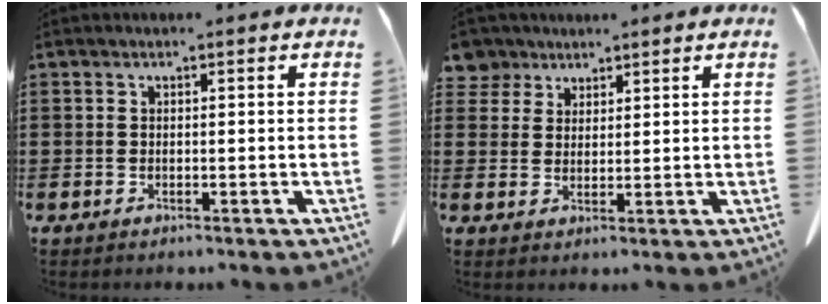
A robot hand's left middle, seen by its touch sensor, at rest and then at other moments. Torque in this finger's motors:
{"motor_torque": [0.24, 0.15, 0.00, 0.01]}